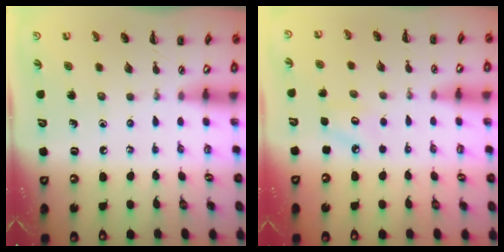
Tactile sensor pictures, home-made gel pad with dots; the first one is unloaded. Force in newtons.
{"total": 4.4, "press": 4.2, "slide": 1.1}